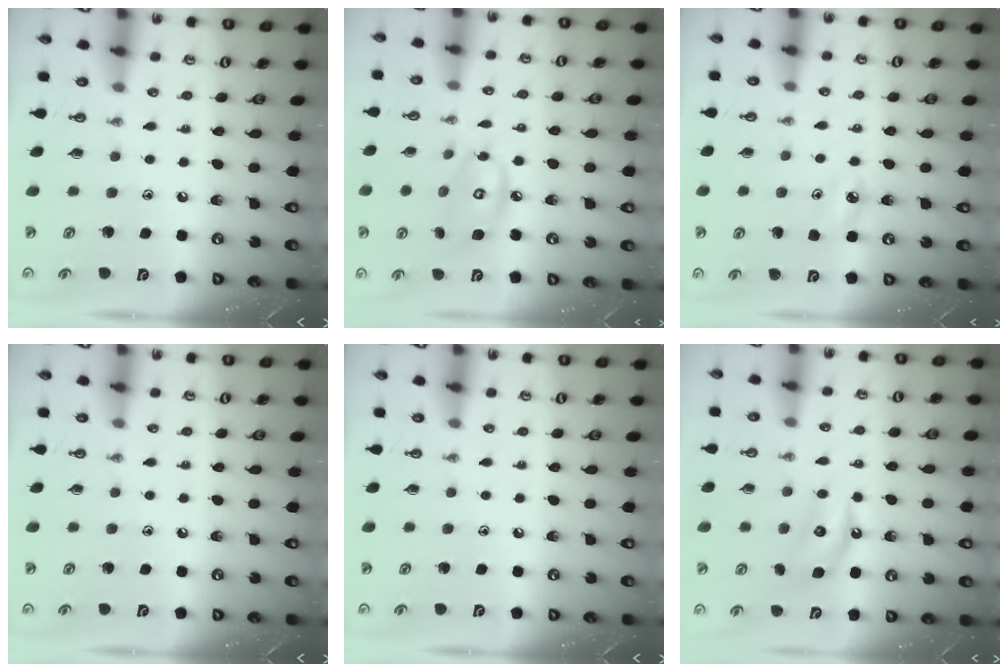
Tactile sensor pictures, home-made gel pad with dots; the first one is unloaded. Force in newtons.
{"total": 8.6, "press": 8.6, "slide": 0.5}
{"total": 5.1, "press": 5.1, "slide": 0.6}
{"total": 0.0}
{"total": 0.0}
{"total": 5.0, "press": 4.9, "slide": 0.9}